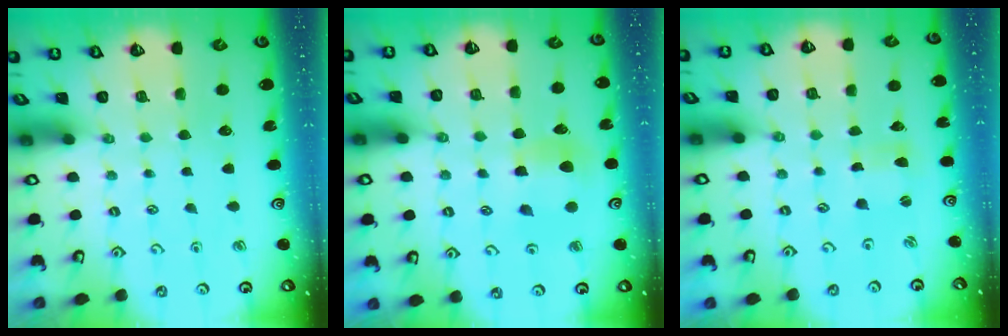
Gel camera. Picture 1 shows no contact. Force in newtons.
{"total": 7.3, "press": 7.3, "slide": 0.3}
{"total": 1.5, "press": 1.4, "slide": 0.3}